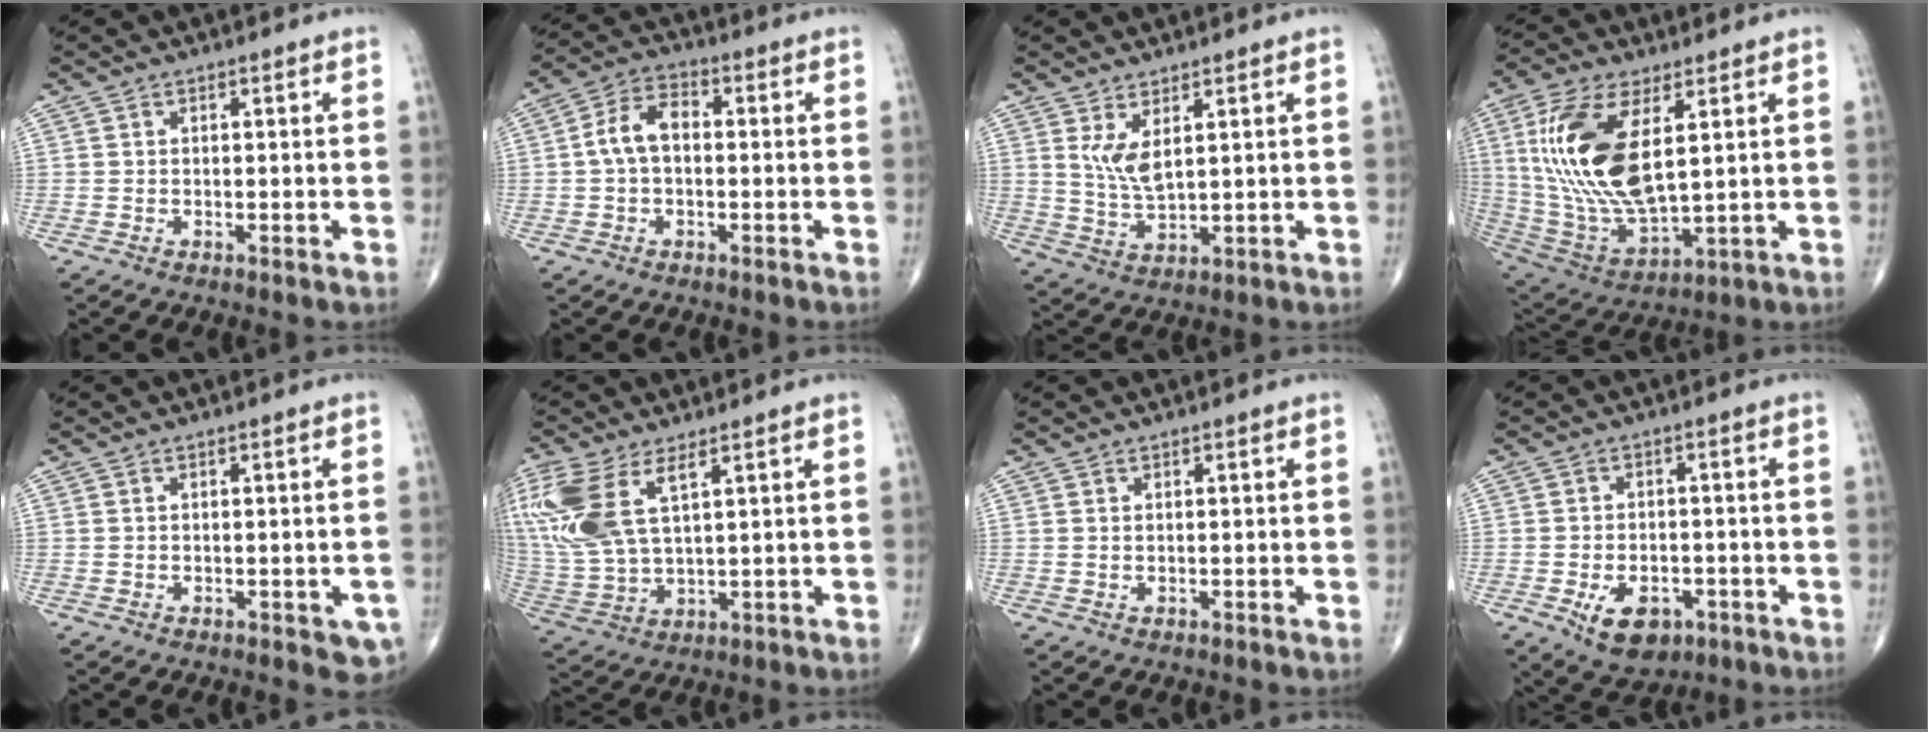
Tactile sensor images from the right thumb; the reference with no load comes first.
{"total": 7.1, "force": [-0.1, 4.4, 5.5], "torque": [-0.094, 0.026, -0.012]}
{"total": 5.4, "force": [2.4, 2.0, 4.4], "torque": [-0.084, -0.023, 0.056]}
{"total": 20.5, "force": [4.9, 9.2, 17.7], "torque": [-0.366, -0.026, 0.102]}
{"total": 3.4, "force": [-1.1, 1.6, 2.8], "torque": [-0.013, 0.002, -0.010]}
{"total": 16.4, "force": [6.8, 7.4, 13.0], "torque": [-0.317, -0.013, 0.144]}
{"total": 0.0}
{"total": 8.4, "force": [-3.6, 5.3, 5.4], "torque": [-0.071, 0.011, -0.047]}